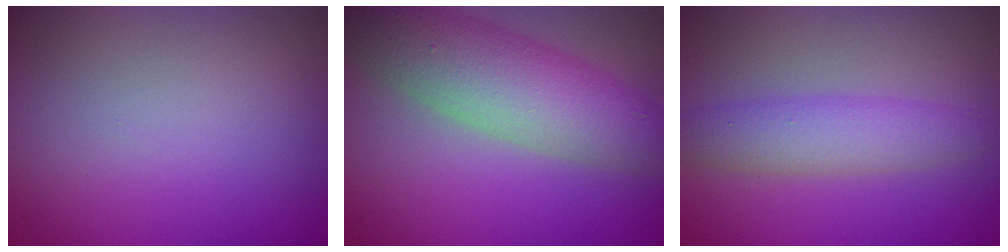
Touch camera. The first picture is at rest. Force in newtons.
{"total": 7.8, "press": 7.8, "slide": 0.3}
{"total": 3.5, "press": 3.5, "slide": 0.0}